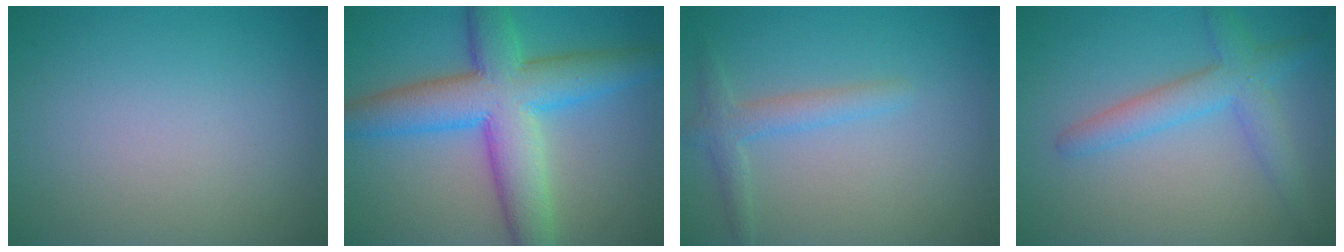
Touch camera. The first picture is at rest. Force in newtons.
{"total": 9.8, "press": 9.8, "slide": 0.0}
{"total": 2.3, "press": 2.3, "slide": 0.2}
{"total": 3.7, "press": 3.7, "slide": 0.1}